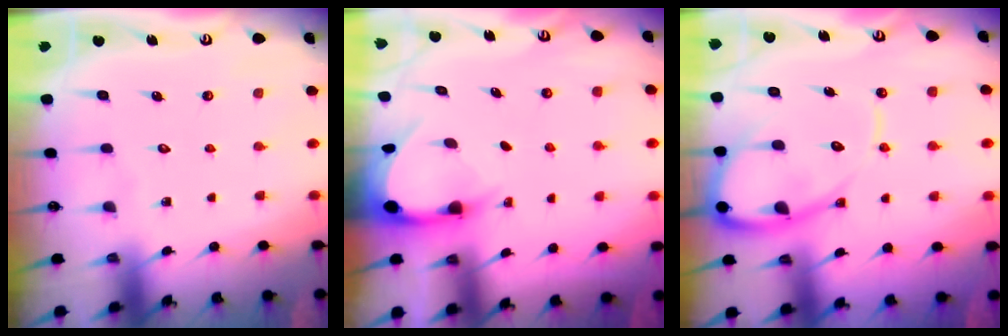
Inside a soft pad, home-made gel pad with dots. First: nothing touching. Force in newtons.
{"total": 3.6, "press": 3.6, "slide": 0.2}
{"total": 11.8, "press": 11.7, "slide": 1.2}